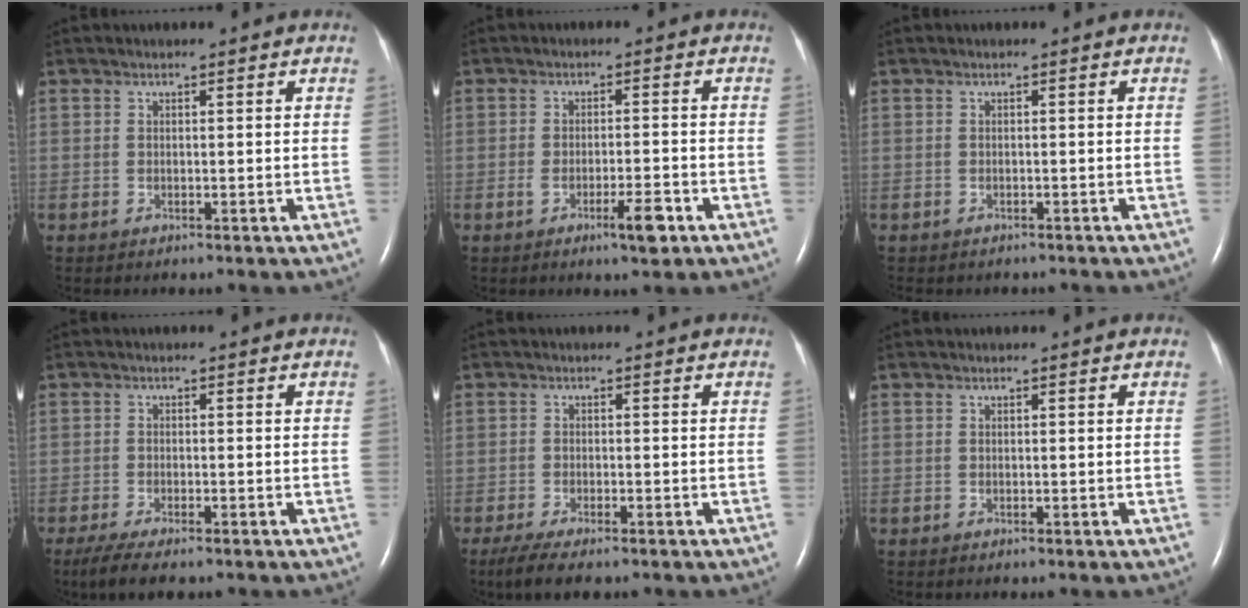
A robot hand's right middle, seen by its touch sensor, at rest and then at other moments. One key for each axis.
{"total": 4.1, "fx": -2.2, "fy": 0.6, "fz": 3.4, "tx": -0.056, "ty": -0.002, "tz": -0.035}
{"total": 3.5, "fx": -3.0, "fy": 1.5, "fz": 1.1, "tx": -0.015, "ty": -0.003, "tz": -0.031}
{"total": 5.6, "fx": -4.1, "fy": 1.3, "fz": 3.5, "tx": -0.067, "ty": -0.015, "tz": -0.064}
{"total": 5.6, "fx": -4.1, "fy": 1.3, "fz": 3.5, "tx": -0.068, "ty": -0.015, "tz": -0.064}
{"total": 0.0}